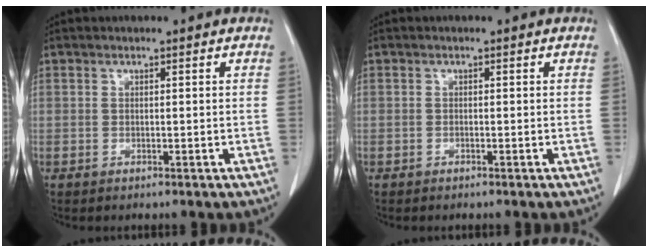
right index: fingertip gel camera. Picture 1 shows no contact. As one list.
[{"total": 0.0}]